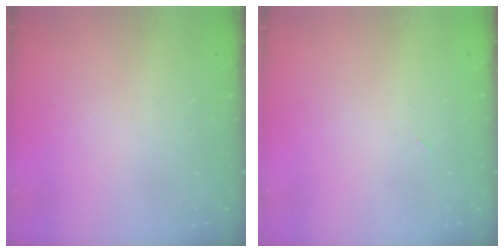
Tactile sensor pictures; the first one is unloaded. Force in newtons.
{"total": 2.4, "press": 2.3, "slide": 0.8}